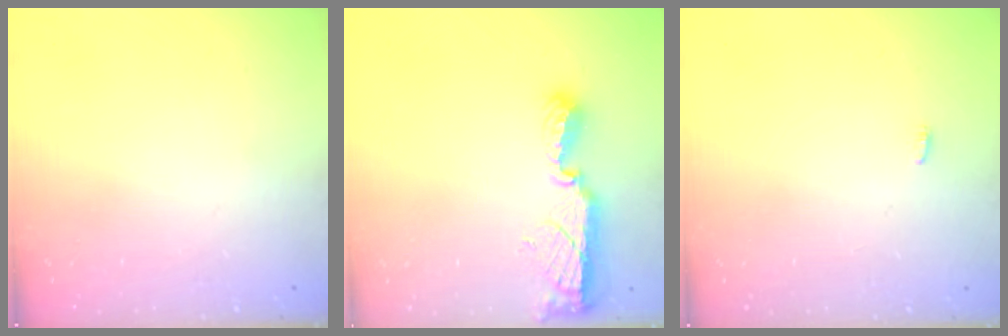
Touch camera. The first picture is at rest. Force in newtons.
{"total": 8.5, "press": 8.4, "slide": 0.8}
{"total": 3.3, "press": 1.6, "slide": 2.9}